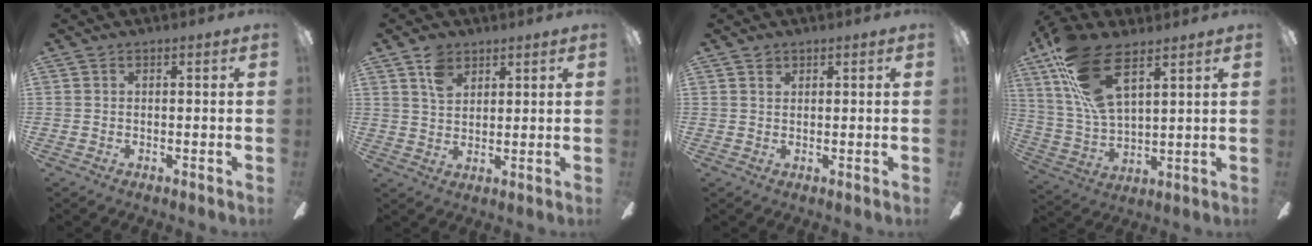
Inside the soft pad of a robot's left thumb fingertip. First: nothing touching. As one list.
[{"total": 6.3, "force": [3.8, 4.0, 3.0], "torque": [-0.054, 0.002, 0.070]}, {"total": 1.4, "force": [0.9, 0.9, 0.4], "torque": [-0.011, 0.001, 0.017]}, {"total": 17.1, "force": [9.8, 7.0, 12.1], "torque": [-0.259, -0.040, 0.175]}]